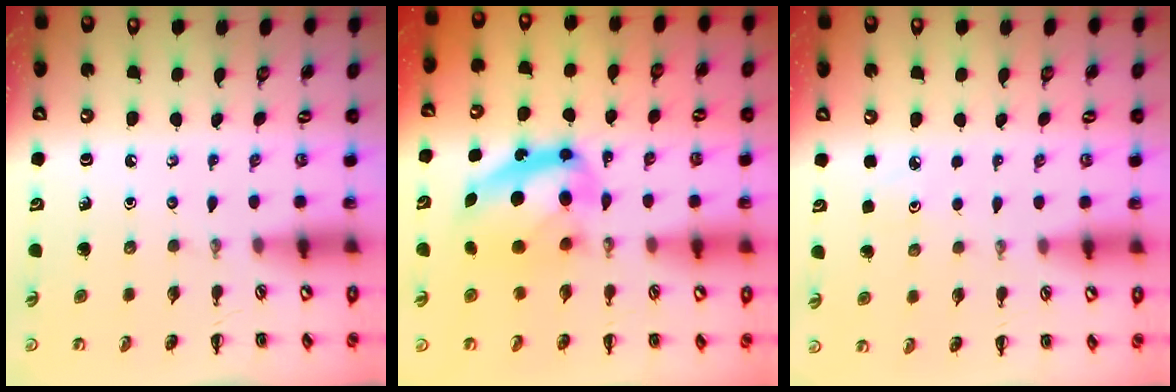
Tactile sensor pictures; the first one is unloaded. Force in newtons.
{"total": 11.4, "press": 11.1, "slide": 2.6}
{"total": 4.4, "press": 4.2, "slide": 1.2}